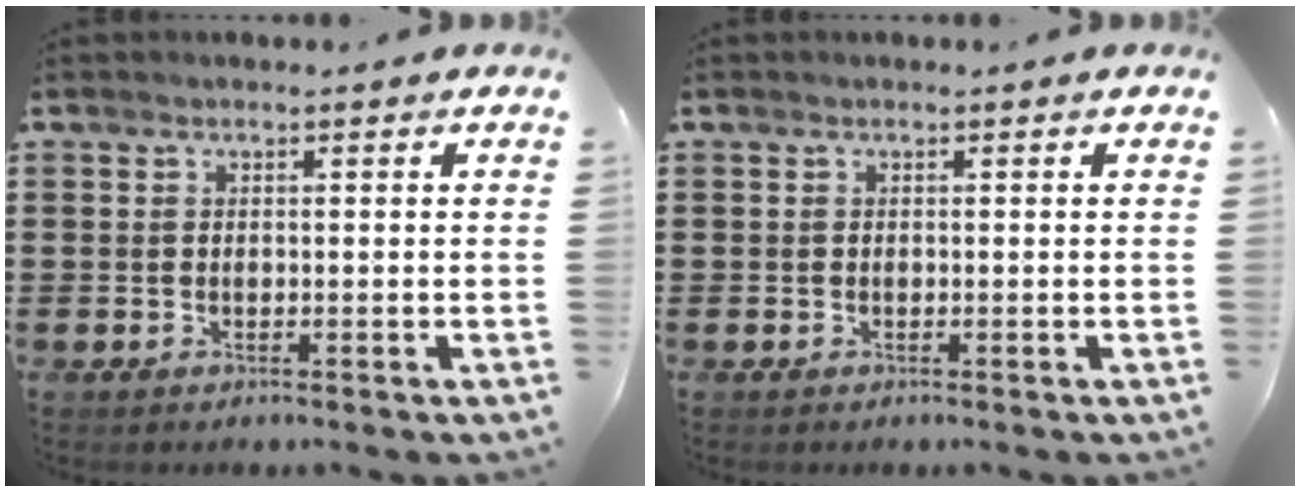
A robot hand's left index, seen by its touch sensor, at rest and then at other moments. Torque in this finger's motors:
{"motor_torque": [0.00, 0.00, 0.01, 0.00]}